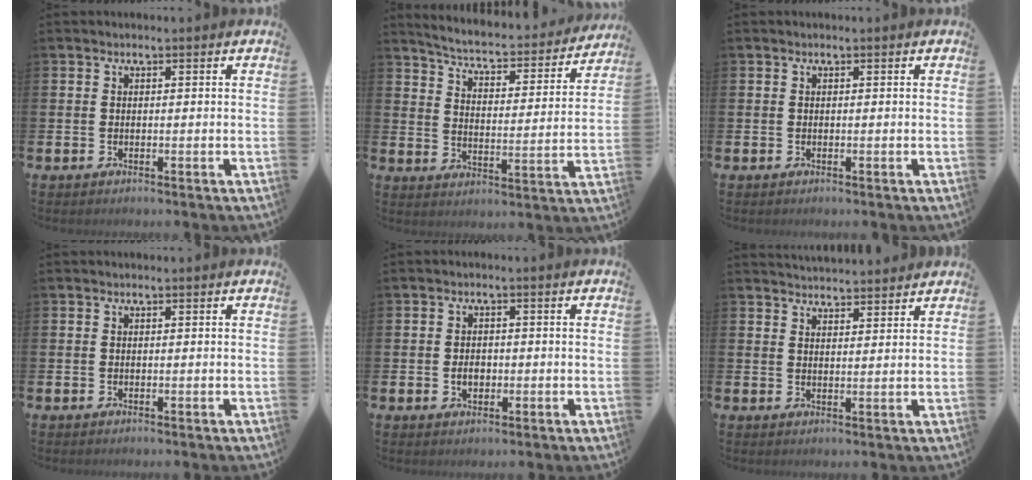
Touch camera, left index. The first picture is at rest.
{"total": 4.8, "force": [4.6, 0.7, 1.4], "torque": [-0.053, -0.040, 0.070]}
{"total": 0.0}
{"total": 0.0}
{"total": 2.3, "force": [-0.3, 1.6, 1.6], "torque": [-0.010, -0.002, -0.013]}
{"total": 3.5, "force": [3.5, 0.2, -0.1], "torque": [-0.006, -0.019, 0.065]}